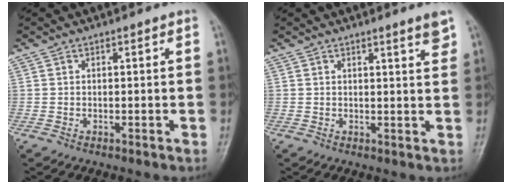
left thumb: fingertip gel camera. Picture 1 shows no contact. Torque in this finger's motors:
{"motor_torque": [-0.01, 0.03, -0.08, -0.19, 0.07]}